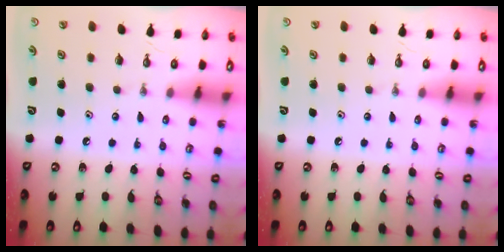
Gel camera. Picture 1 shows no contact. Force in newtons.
{"total": 0.0}